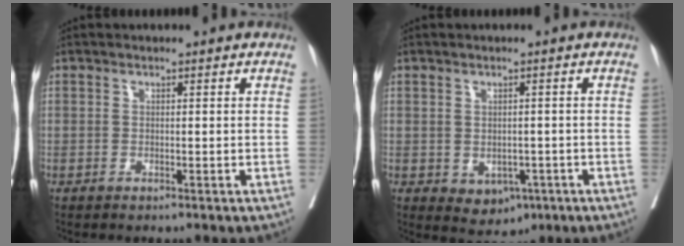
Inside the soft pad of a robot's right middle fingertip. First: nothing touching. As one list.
[{"total": 4.2, "force": [-1.4, 3.1, 2.5], "torque": [-0.028, -0.001, -0.005]}]